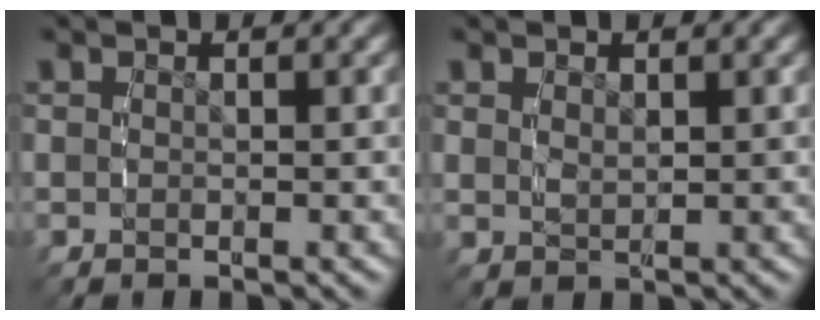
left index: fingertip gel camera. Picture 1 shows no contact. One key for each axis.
{"total": 1.3, "fx": 0.6, "fy": 0.6, "fz": 0.9, "tx": -0.021, "ty": -0.013, "tz": 0.024}